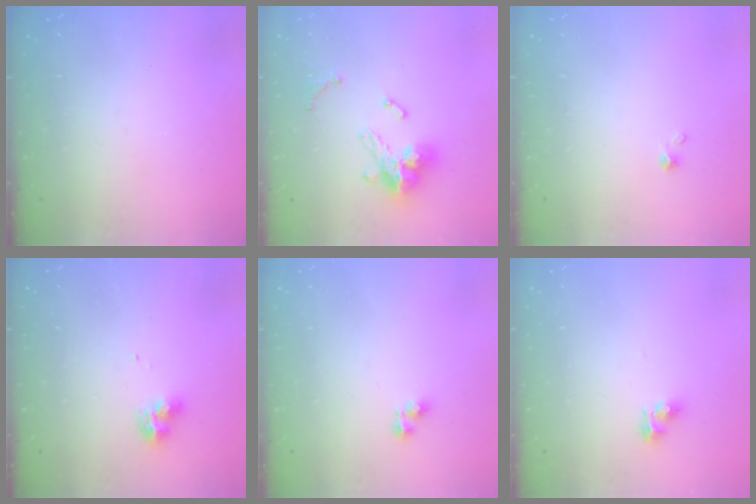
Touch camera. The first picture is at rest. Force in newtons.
{"total": 13.4, "press": 13.4, "slide": 0.9}
{"total": 0.7, "press": 0.7, "slide": 0.1}
{"total": 7.8, "press": 7.7, "slide": 0.6}
{"total": 2.8, "press": 2.8, "slide": 0.3}
{"total": 6.1, "press": 6.1, "slide": 0.3}